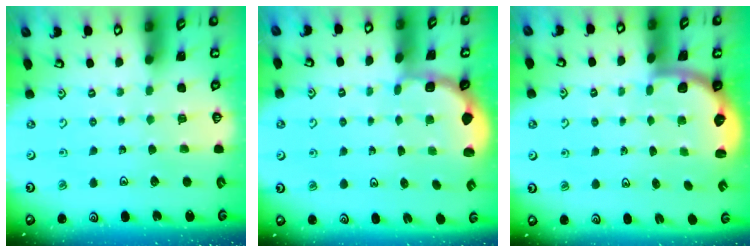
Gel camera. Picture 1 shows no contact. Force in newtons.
{"total": 1.9, "press": 1.8, "slide": 0.7}
{"total": 2.1, "press": 1.9, "slide": 1.0}